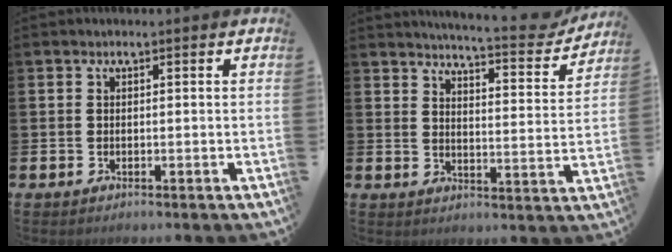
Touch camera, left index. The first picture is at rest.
{"total": 5.8, "force": [5.6, 0.4, 1.5], "torque": [-0.034, -0.048, 0.089]}